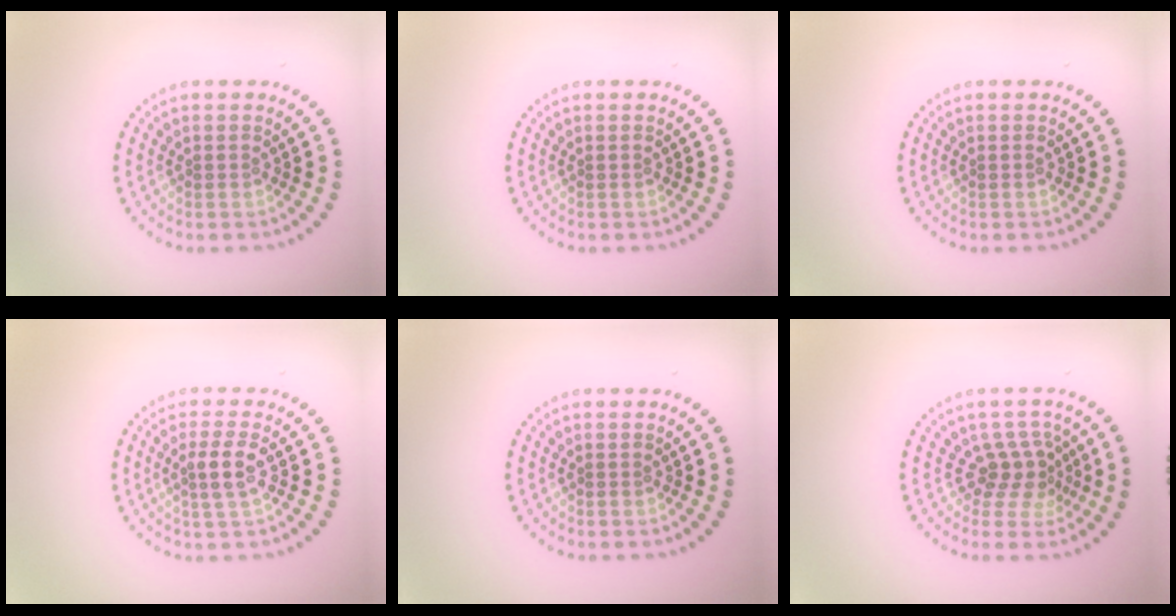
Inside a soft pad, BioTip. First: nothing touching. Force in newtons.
{"total": 0.0}
{"total": 0.0}
{"total": 2.3, "press": 2.1, "slide": 1.0}
{"total": 0.0}
{"total": 2.6, "press": 1.8, "slide": 1.9}